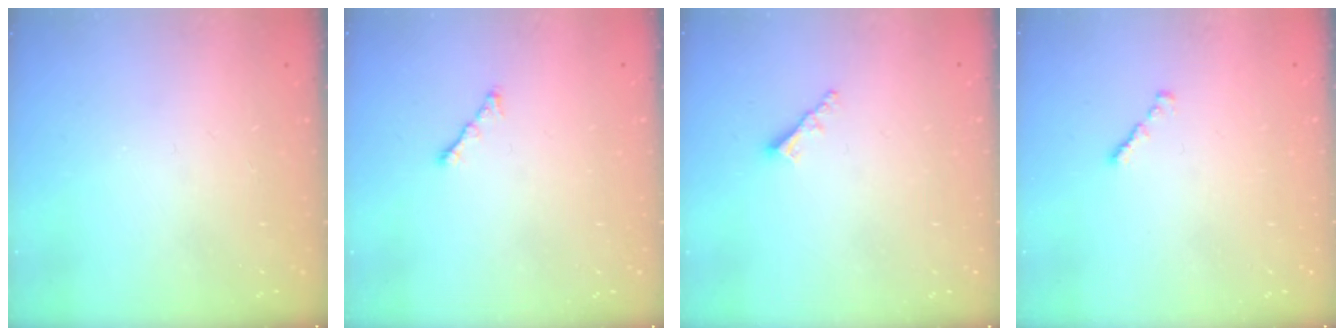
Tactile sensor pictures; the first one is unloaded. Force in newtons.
{"total": 1.8, "press": 1.7, "slide": 0.6}
{"total": 2.3, "press": 2.3, "slide": 0.3}
{"total": 1.1, "press": 1.0, "slide": 0.5}